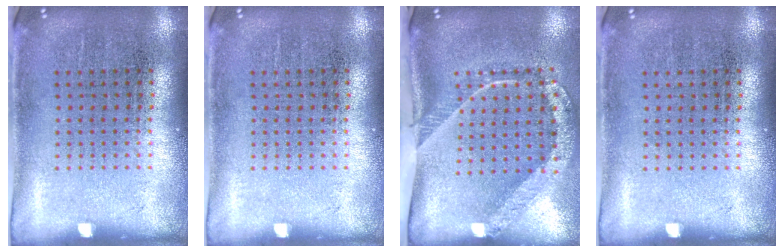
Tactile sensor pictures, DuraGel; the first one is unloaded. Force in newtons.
{"total": 0.0}
{"total": 2.4, "press": 1.6, "slide": 1.8}
{"total": 0.0}